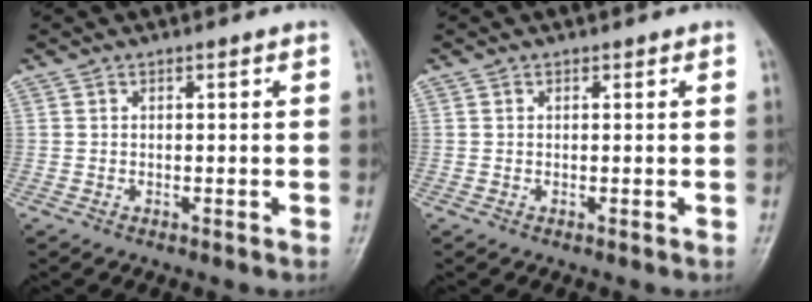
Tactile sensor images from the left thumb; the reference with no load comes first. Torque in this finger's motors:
{"motor_torque": [0.03, 0.06, -0.18, -0.03, 0.00]}